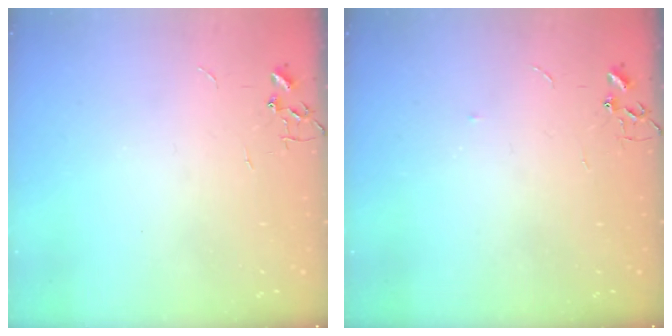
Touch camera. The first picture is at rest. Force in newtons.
{"total": 2.7, "press": 2.7, "slide": 0.4}